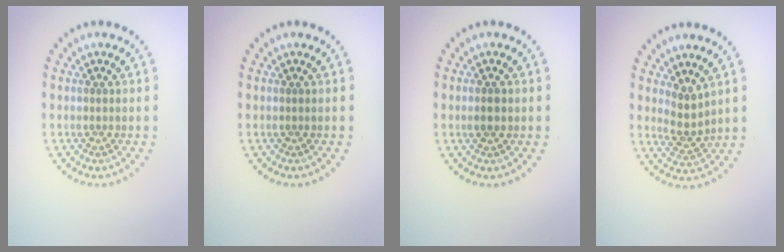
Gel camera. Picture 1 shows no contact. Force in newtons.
{"total": 0.0}
{"total": 1.3, "press": 1.3, "slide": 0.1}
{"total": 2.2, "press": 1.7, "slide": 1.4}